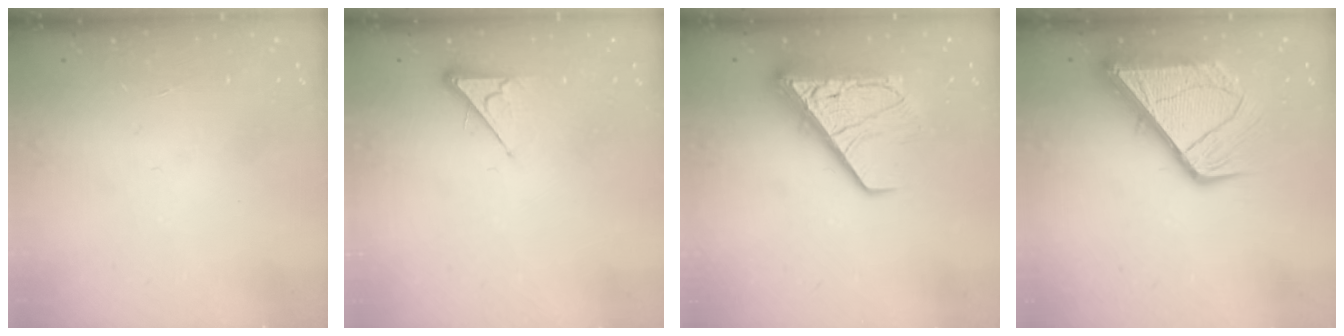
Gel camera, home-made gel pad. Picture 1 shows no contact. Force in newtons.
{"total": 3.5, "press": 3.5, "slide": 0.7}
{"total": 13.3, "press": 13.2, "slide": 1.2}
{"total": 13.2, "press": 13.1, "slide": 1.7}